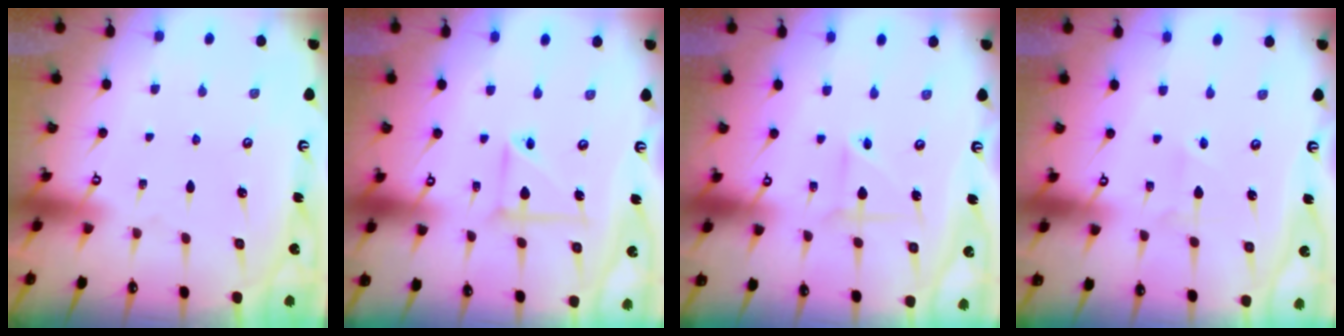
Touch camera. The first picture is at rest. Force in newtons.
{"total": 6.5, "press": 6.4, "slide": 1.5}
{"total": 4.1, "press": 4.1, "slide": 0.3}
{"total": 2.3, "press": 2.0, "slide": 1.0}